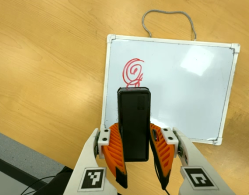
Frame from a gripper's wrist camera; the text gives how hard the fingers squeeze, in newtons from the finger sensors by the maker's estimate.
{"total": 8.1, "left": 6.4, "right": 9.9}